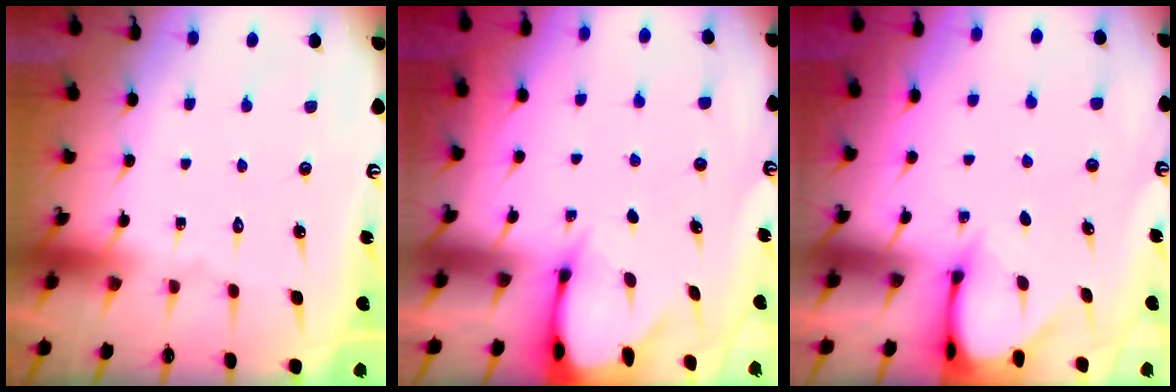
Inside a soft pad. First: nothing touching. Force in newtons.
{"total": 2.7, "press": 2.7, "slide": 0.3}
{"total": 3.3, "press": 3.3, "slide": 0.3}